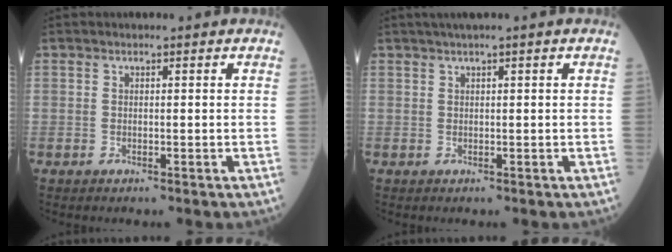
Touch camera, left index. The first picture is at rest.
{"total": 1.8, "force": [1.0, -0.3, 1.4], "torque": [-0.031, 0.011, 0.021]}